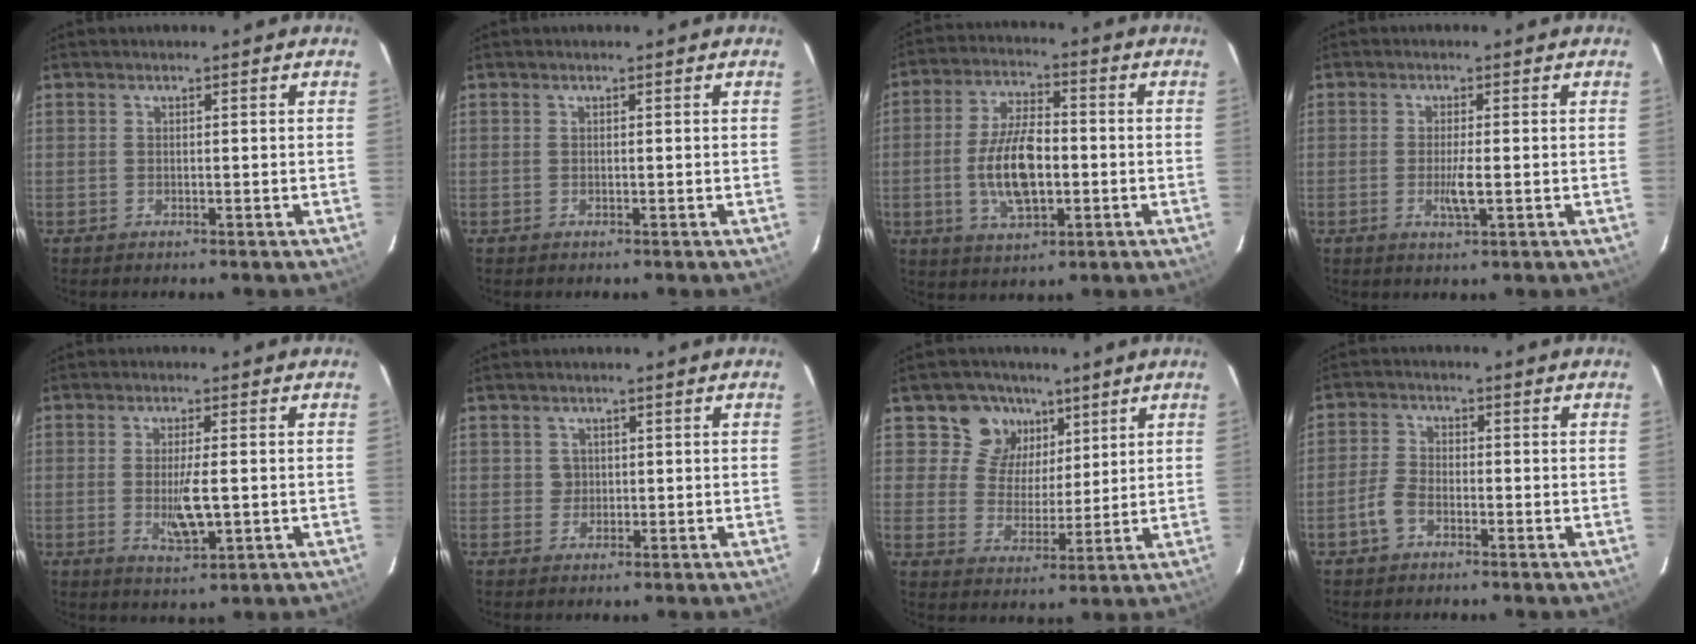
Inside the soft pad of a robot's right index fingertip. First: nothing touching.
{"total": 0.0}
{"total": 11.9, "force": [-2.0, 5.3, 10.5], "torque": [-0.210, 0.001, -0.033]}
{"total": 3.3, "force": [-0.7, 0.3, 3.2], "torque": [-0.060, -0.008, -0.013]}
{"total": 6.2, "force": [-1.0, 1.6, 5.9], "torque": [-0.106, -0.014, -0.012]}
{"total": 1.7, "force": [0.3, 1.7, 0.0], "torque": [0.008, 0.005, 0.005]}
{"total": 8.7, "force": [4.9, 7.0, 1.4], "torque": [-0.022, 0.000, 0.083]}
{"total": 3.8, "force": [-2.2, 2.2, 2.2], "torque": [-0.058, 0.008, -0.044]}